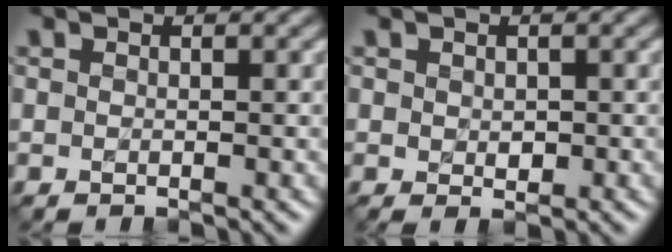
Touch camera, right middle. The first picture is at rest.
{"total": 1.1, "force": [0.0, 0.8, 0.8], "torque": [-0.012, -0.003, 0.004]}